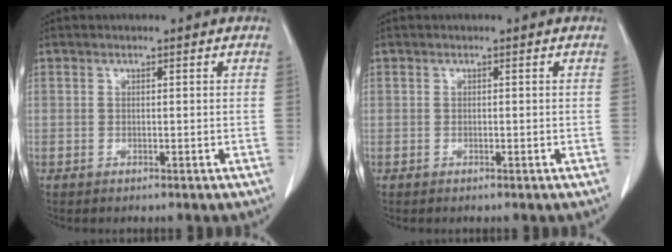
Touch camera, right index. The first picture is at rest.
{"total": 0.0}